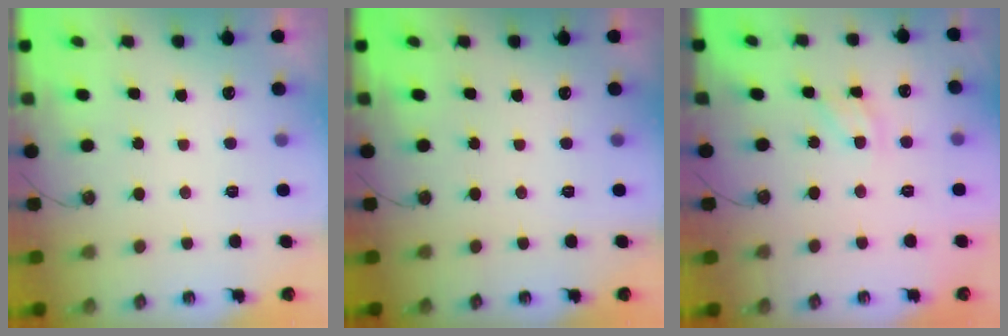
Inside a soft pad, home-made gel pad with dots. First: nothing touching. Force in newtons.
{"total": 0.0}
{"total": 8.2, "press": 8.2, "slide": 0.4}